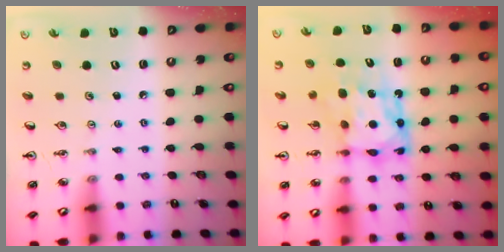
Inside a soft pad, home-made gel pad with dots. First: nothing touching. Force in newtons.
{"total": 8.1, "press": 8.1, "slide": 0.8}